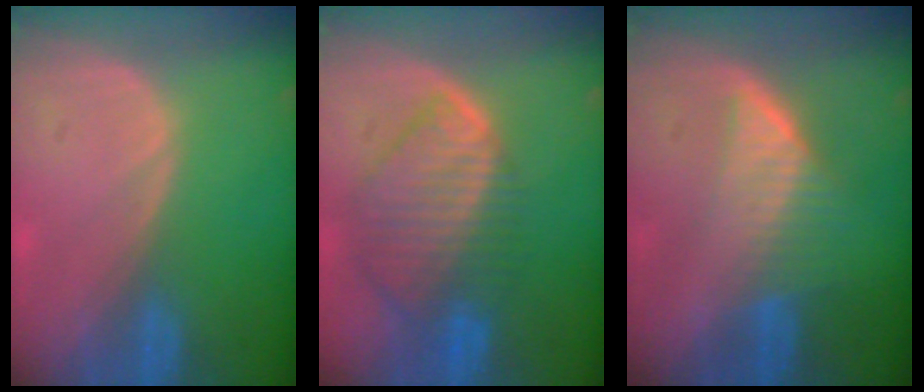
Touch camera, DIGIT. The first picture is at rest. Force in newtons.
{"total": 9.4, "press": 8.2, "slide": 4.7}
{"total": 6.5, "press": 5.8, "slide": 3.0}